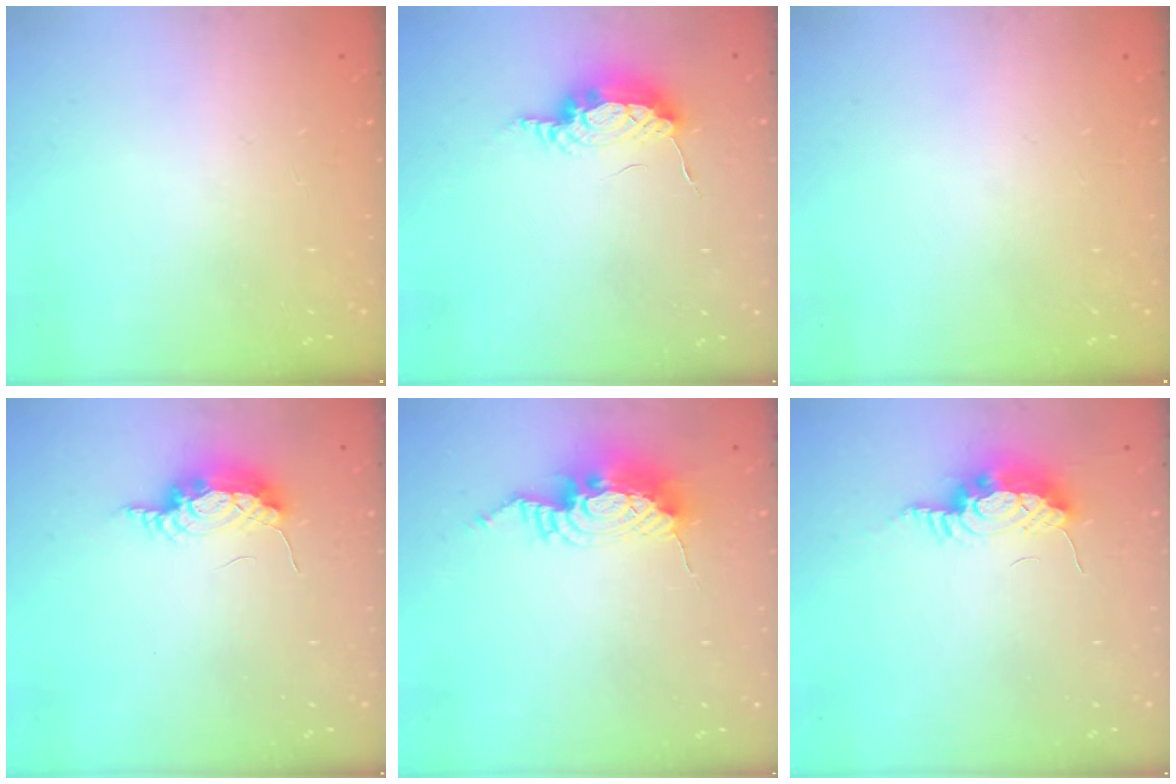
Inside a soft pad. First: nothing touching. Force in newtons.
{"total": 11.2, "press": 8.7, "slide": 7.0}
{"total": 0.0}
{"total": 7.6, "press": 7.4, "slide": 1.8}
{"total": 12.2, "press": 12.1, "slide": 1.2}
{"total": 8.5, "press": 8.4, "slide": 1.6}